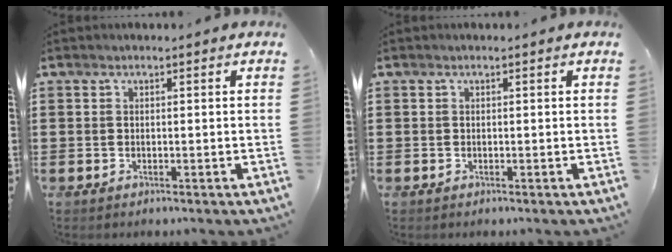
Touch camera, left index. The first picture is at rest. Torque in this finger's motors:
{"motor_torque": [-0.01, 0.01, 0.00, 0.00]}